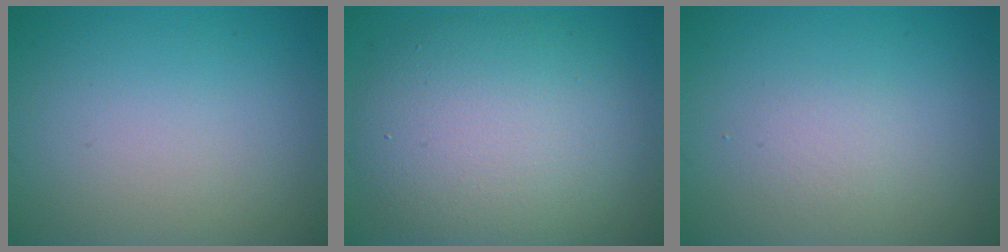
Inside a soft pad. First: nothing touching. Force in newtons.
{"total": 9.5, "press": 9.5, "slide": 0.3}
{"total": 1.3, "press": 1.3, "slide": 0.0}